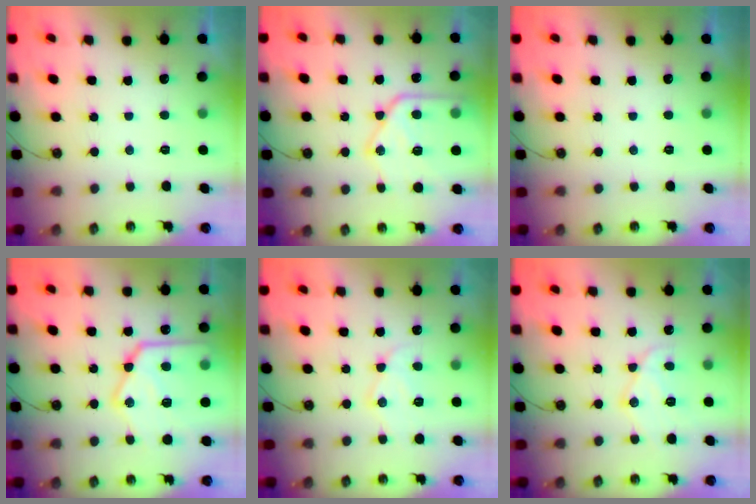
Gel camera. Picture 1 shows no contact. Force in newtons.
{"total": 17.8, "press": 17.7, "slide": 1.8}
{"total": 0.0}
{"total": 23.0, "press": 22.9, "slide": 2.5}
{"total": 12.2, "press": 12.2, "slide": 0.9}
{"total": 12.0, "press": 11.9, "slide": 0.7}